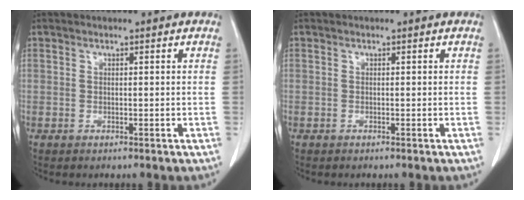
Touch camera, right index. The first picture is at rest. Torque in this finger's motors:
{"motor_torque": [-0.02, 0.00, 0.00, -0.03]}